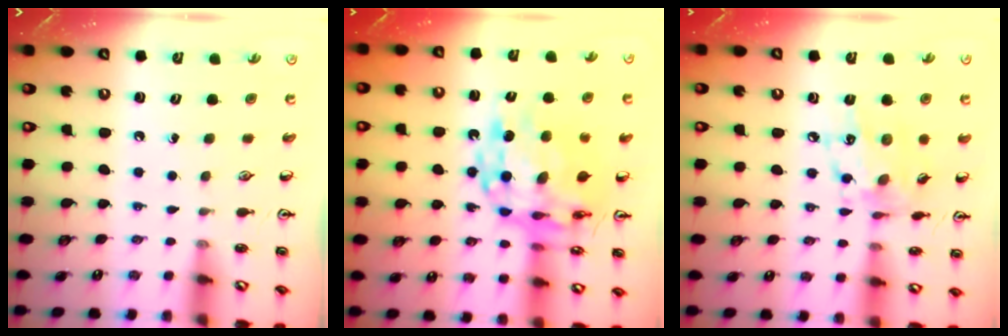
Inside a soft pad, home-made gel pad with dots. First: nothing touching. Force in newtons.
{"total": 16.6, "press": 16.5, "slide": 1.8}
{"total": 10.9, "press": 10.9, "slide": 0.7}